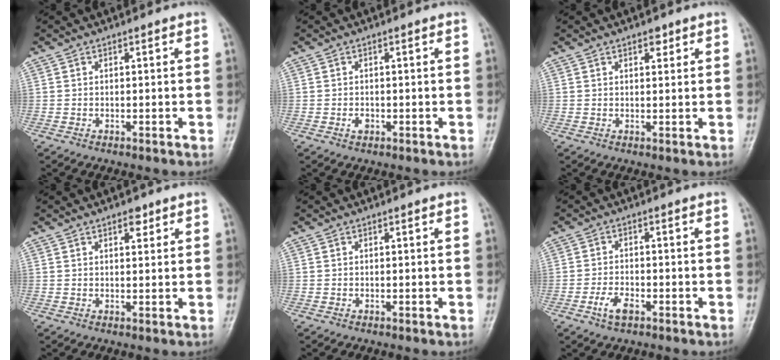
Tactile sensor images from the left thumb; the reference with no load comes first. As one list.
[{"total": 1.3, "force": [-0.5, 0.9, 0.8], "torque": [-0.009, 0.002, -0.007]}, {"total": 1.9, "force": [1.2, 1.0, 1.1], "torque": [-0.007, -0.005, 0.016]}, {"total": 2.4, "force": [1.4, 1.2, 1.5], "torque": [-0.012, -0.006, 0.020]}, {"total": 0.0}, {"total": 3.9, "force": [-2.1, 1.9, 2.7], "torque": [-0.054, 0.012, -0.038]}]